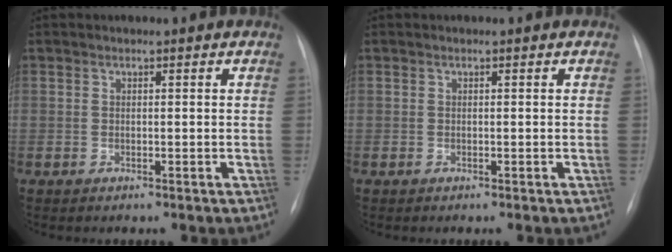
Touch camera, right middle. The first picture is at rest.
{"total": 0.0}